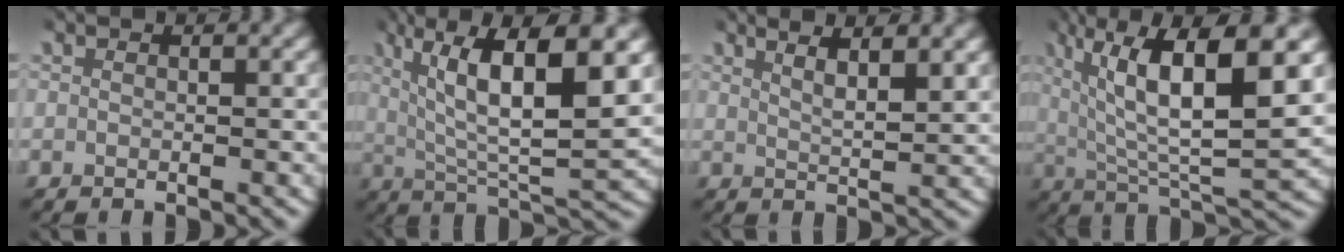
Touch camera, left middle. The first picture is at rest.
{"total": 11.5, "force": [3.9, 4.4, 9.9], "torque": [-0.158, 0.013, 0.063]}
{"total": 5.0, "force": [3.1, 1.7, 3.5], "torque": [-0.047, 0.005, 0.047]}
{"total": 12.7, "force": [3.9, 5.1, 10.9], "torque": [-0.170, 0.018, 0.062]}